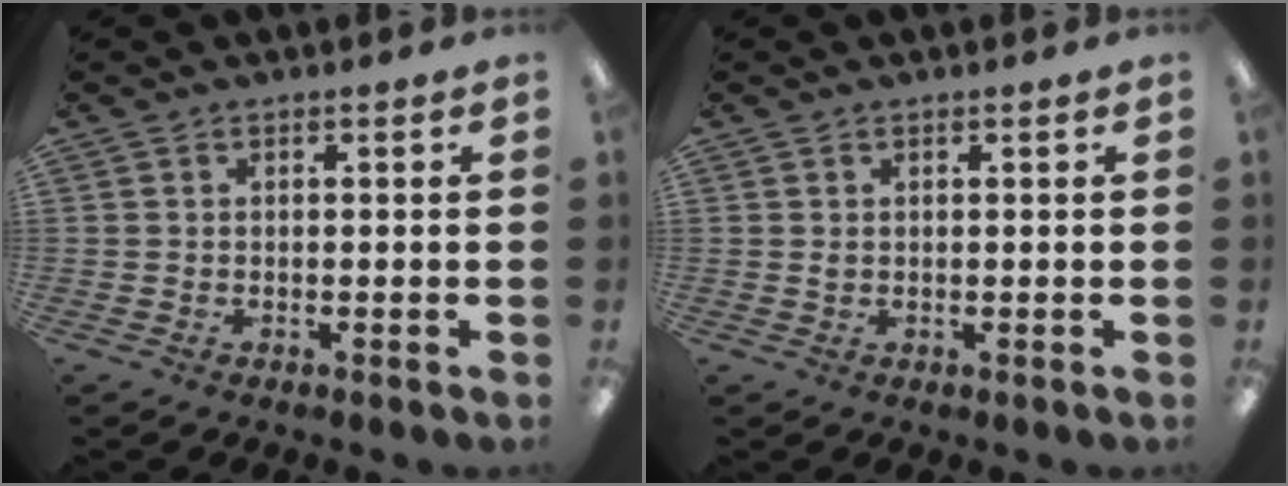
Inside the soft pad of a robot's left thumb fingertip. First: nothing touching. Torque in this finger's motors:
{"motor_torque": [0.04, 0.09, 0.21, -0.57, -0.01]}